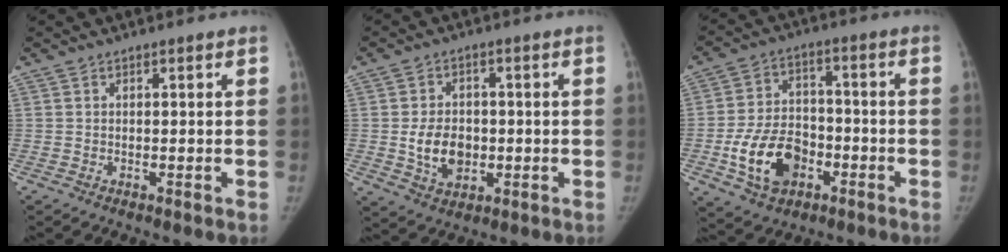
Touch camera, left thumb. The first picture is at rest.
{"total": 8.2, "force": [-0.9, 6.0, 5.5], "torque": [-0.075, 0.000, -0.008]}
{"total": 13.1, "force": [-4.7, 9.1, 8.3], "torque": [-0.127, 0.025, -0.078]}